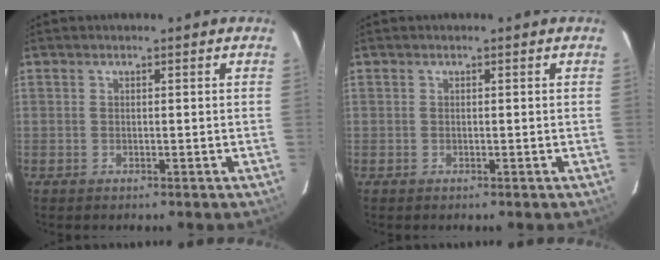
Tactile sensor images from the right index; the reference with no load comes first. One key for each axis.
{"total": 0.0}